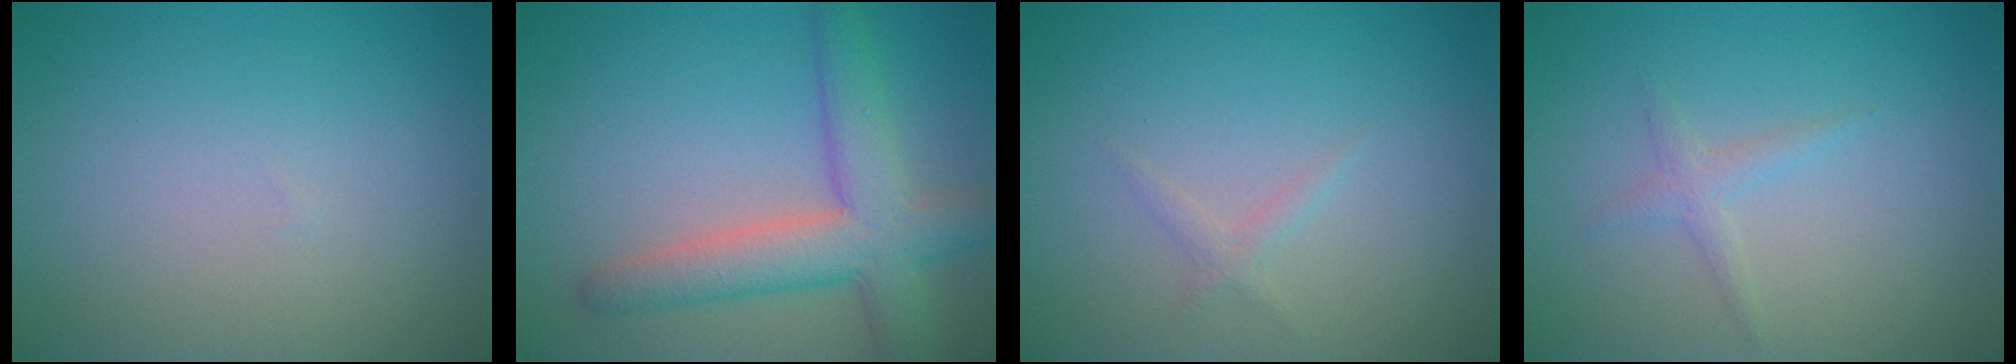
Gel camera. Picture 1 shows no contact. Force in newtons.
{"total": 6.0, "press": 6.0, "slide": 0.4}
{"total": 0.9, "press": 0.9, "slide": 0.0}
{"total": 1.2, "press": 1.2, "slide": 0.1}